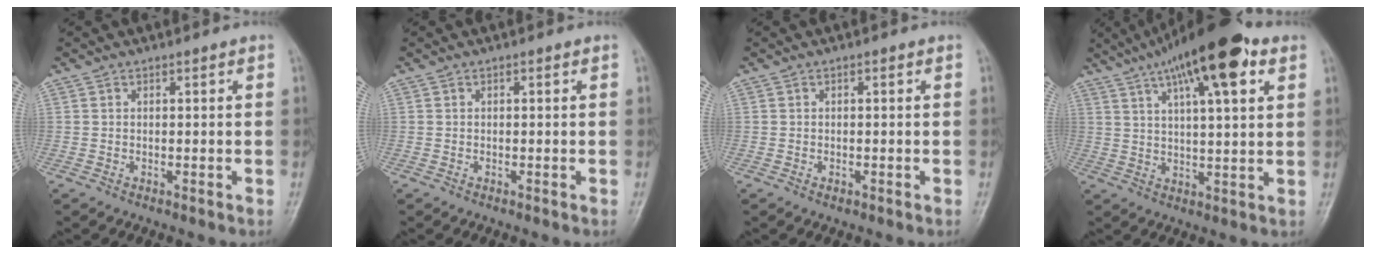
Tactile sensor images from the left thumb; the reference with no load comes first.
{"total": 0.0}
{"total": 1.0, "force": [-0.3, 0.6, 0.7], "torque": [-0.006, 0.003, -0.006]}
{"total": 17.2, "force": [9.1, 5.0, 13.8], "torque": [-0.208, -0.006, 0.143]}